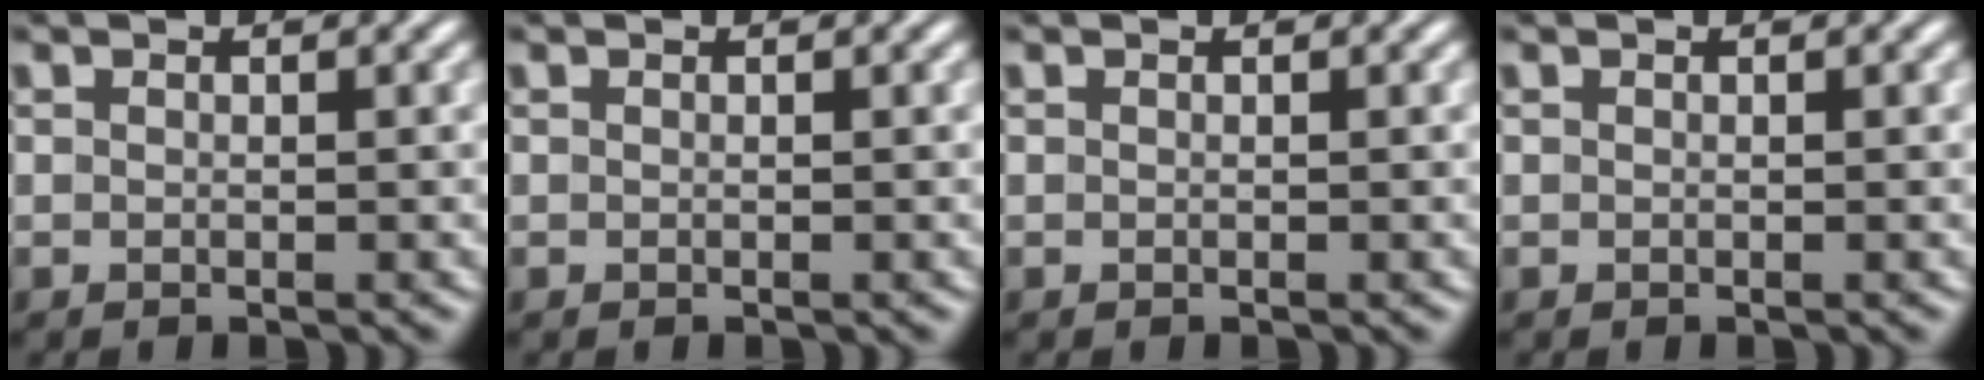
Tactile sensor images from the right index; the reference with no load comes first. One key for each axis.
{"total": 0.0}
{"total": 0.0}
{"total": 0.0}